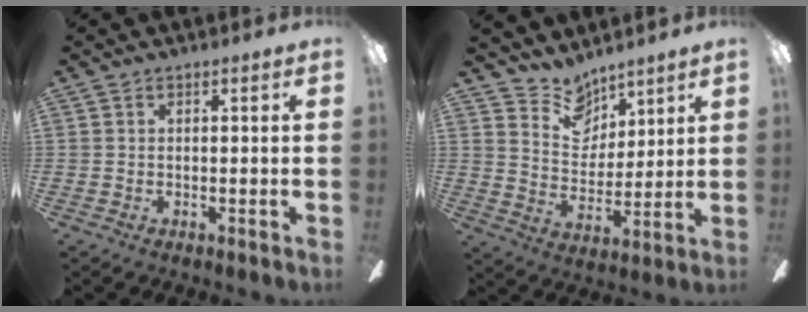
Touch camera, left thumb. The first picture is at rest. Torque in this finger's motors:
{"motor_torque": [-0.12, -0.31, 0.00, -0.10, 0.06]}